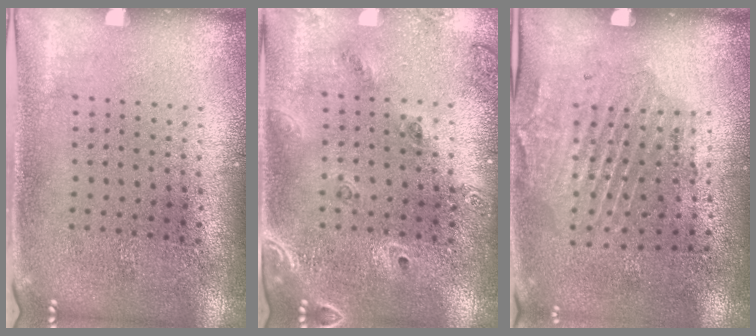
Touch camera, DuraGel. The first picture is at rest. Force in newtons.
{"total": 1.6, "press": 1.4, "slide": 0.9}
{"total": 1.9, "press": 1.2, "slide": 1.5}